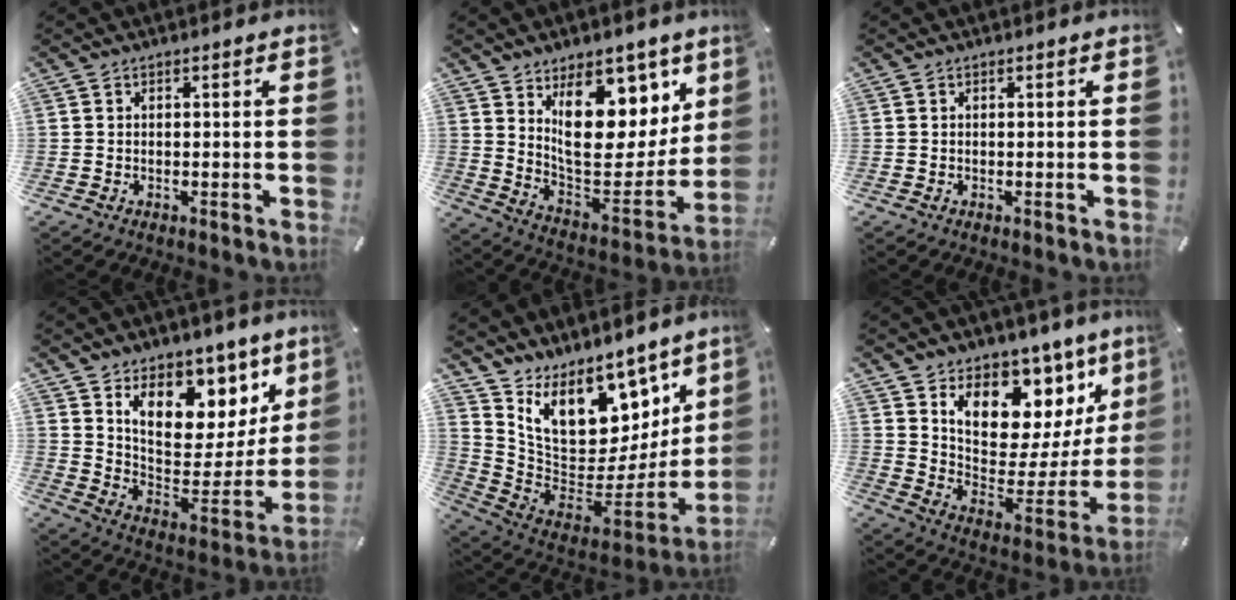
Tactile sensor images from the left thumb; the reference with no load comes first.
{"total": 18.5, "force": [10.5, 10.6, 11.0], "torque": [-0.142, -0.089, 0.188]}
{"total": 0.0}
{"total": 14.5, "force": [9.0, 9.4, 6.5], "torque": [-0.083, -0.083, 0.158]}
{"total": 12.8, "force": [9.0, 8.5, 3.3], "torque": [-0.062, -0.113, 0.171]}
{"total": 12.4, "force": [7.6, 8.6, 4.9], "torque": [-0.059, -0.095, 0.132]}